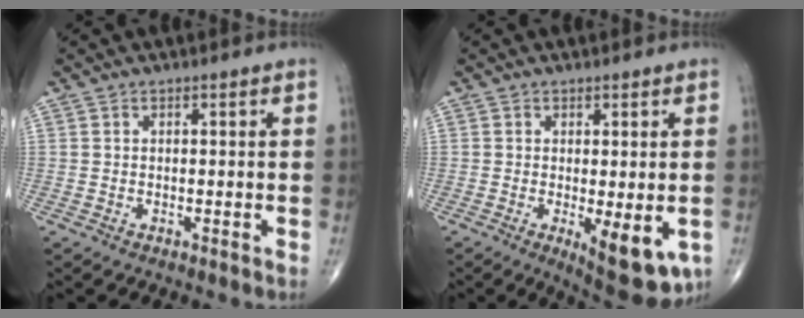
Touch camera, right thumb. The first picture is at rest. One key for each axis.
{"total": 9.4, "fx": -2.6, "fy": 3.4, "fz": 8.3, "tx": -0.101, "ty": -0.020, "tz": -0.029}